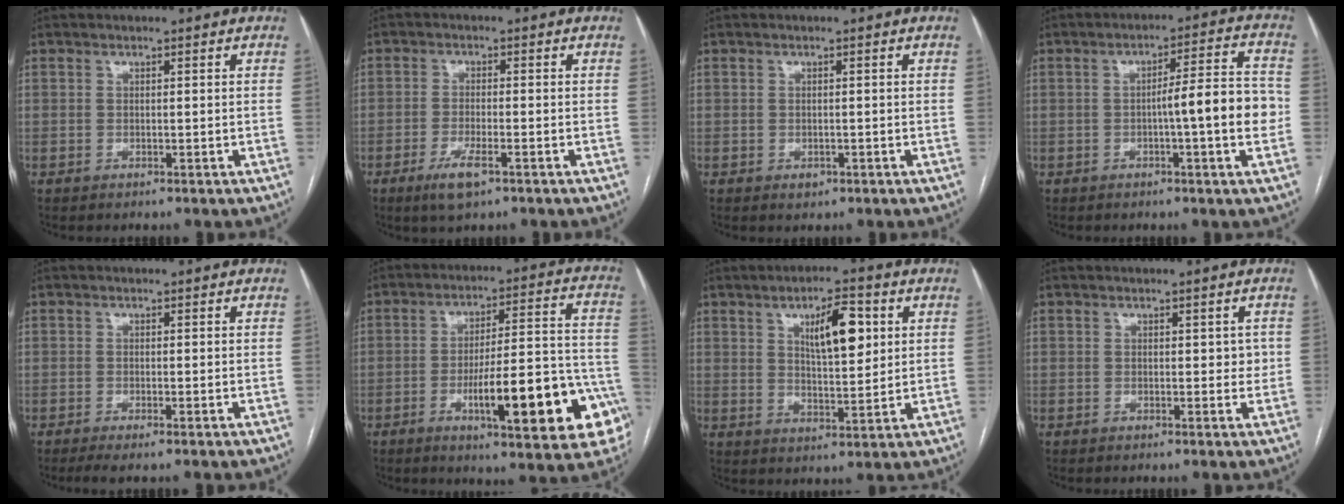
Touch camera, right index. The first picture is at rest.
{"total": 4.6, "force": [-2.6, 1.0, 3.6], "torque": [-0.074, -0.005, -0.045]}
{"total": 1.2, "force": [-0.5, 1.0, 0.5], "torque": [-0.005, 0.003, -0.002]}
{"total": 9.3, "force": [-1.4, 0.4, 9.2], "torque": [-0.125, 0.018, -0.024]}
{"total": 1.9, "force": [-1.1, 0.1, 1.6], "torque": [-0.030, -0.006, -0.019]}
{"total": 20.2, "force": [-7.7, 3.7, 18.3], "torque": [-0.189, 0.023, -0.097]}
{"total": 8.9, "force": [3.2, 2.6, 7.9], "torque": [-0.127, 0.006, 0.055]}
{"total": 2.2, "force": [0.4, 1.4, 1.7], "torque": [-0.014, 0.007, 0.005]}